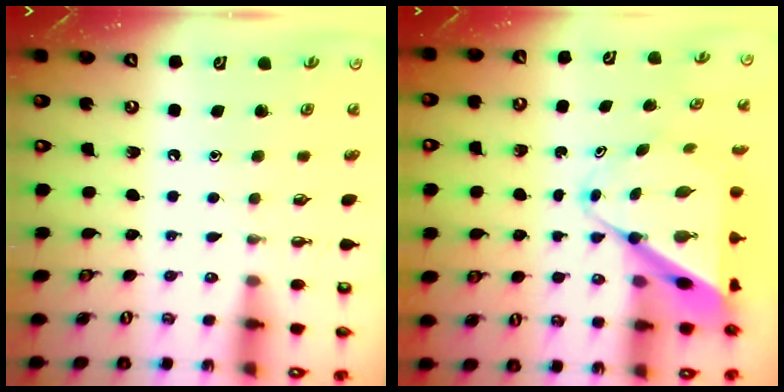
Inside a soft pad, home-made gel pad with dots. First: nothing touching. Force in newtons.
{"total": 11.5, "press": 11.5, "slide": 0.7}